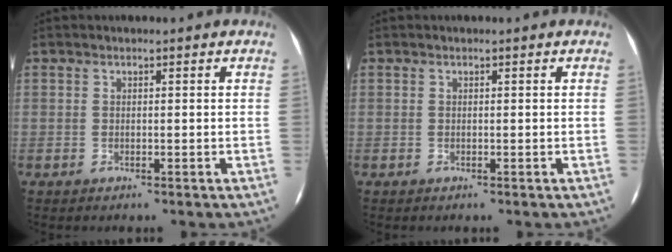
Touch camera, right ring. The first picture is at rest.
{"total": 0.0}